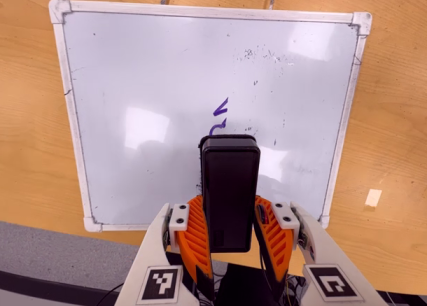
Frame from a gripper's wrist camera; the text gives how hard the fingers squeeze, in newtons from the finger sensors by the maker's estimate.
{"total": 6.9, "left": 6.1, "right": 7.6}